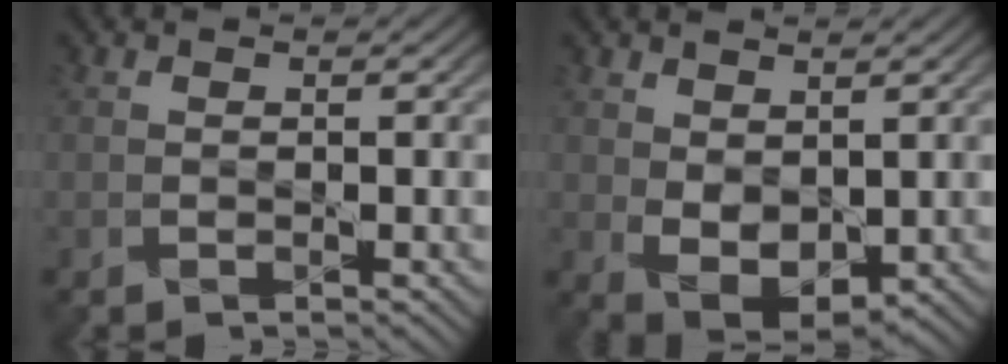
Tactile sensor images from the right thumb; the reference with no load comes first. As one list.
[{"total": 4.9, "force": [0.9, 3.1, 3.6], "torque": [-0.078, -0.009, 0.021]}]